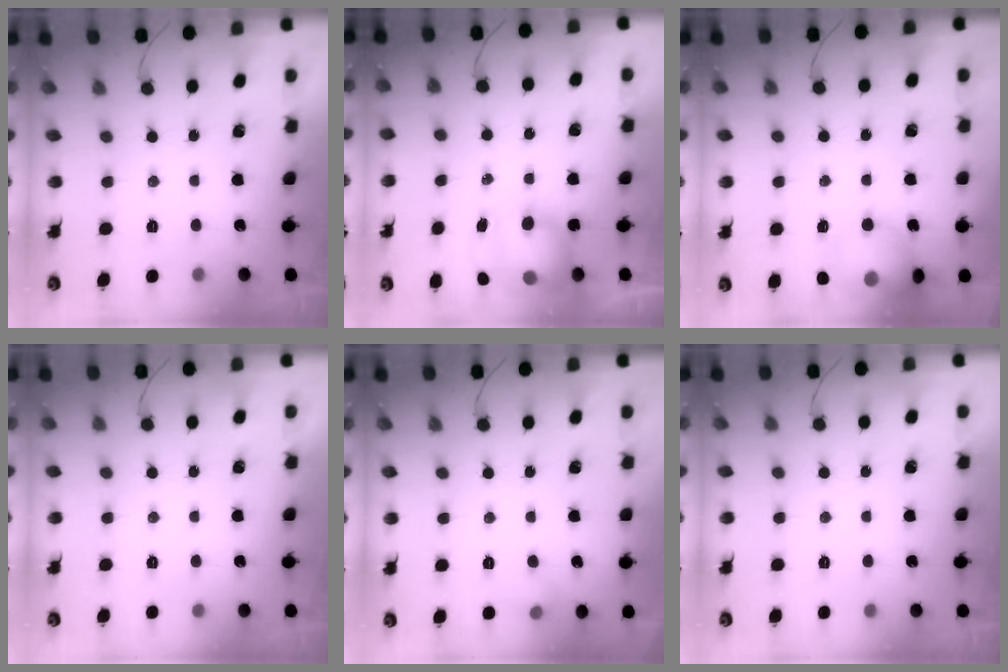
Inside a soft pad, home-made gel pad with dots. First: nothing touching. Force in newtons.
{"total": 8.8, "press": 8.4, "slide": 2.7}
{"total": 16.2, "press": 14.7, "slide": 6.6}
{"total": 0.0}
{"total": 4.9, "press": 4.6, "slide": 1.6}
{"total": 0.0}